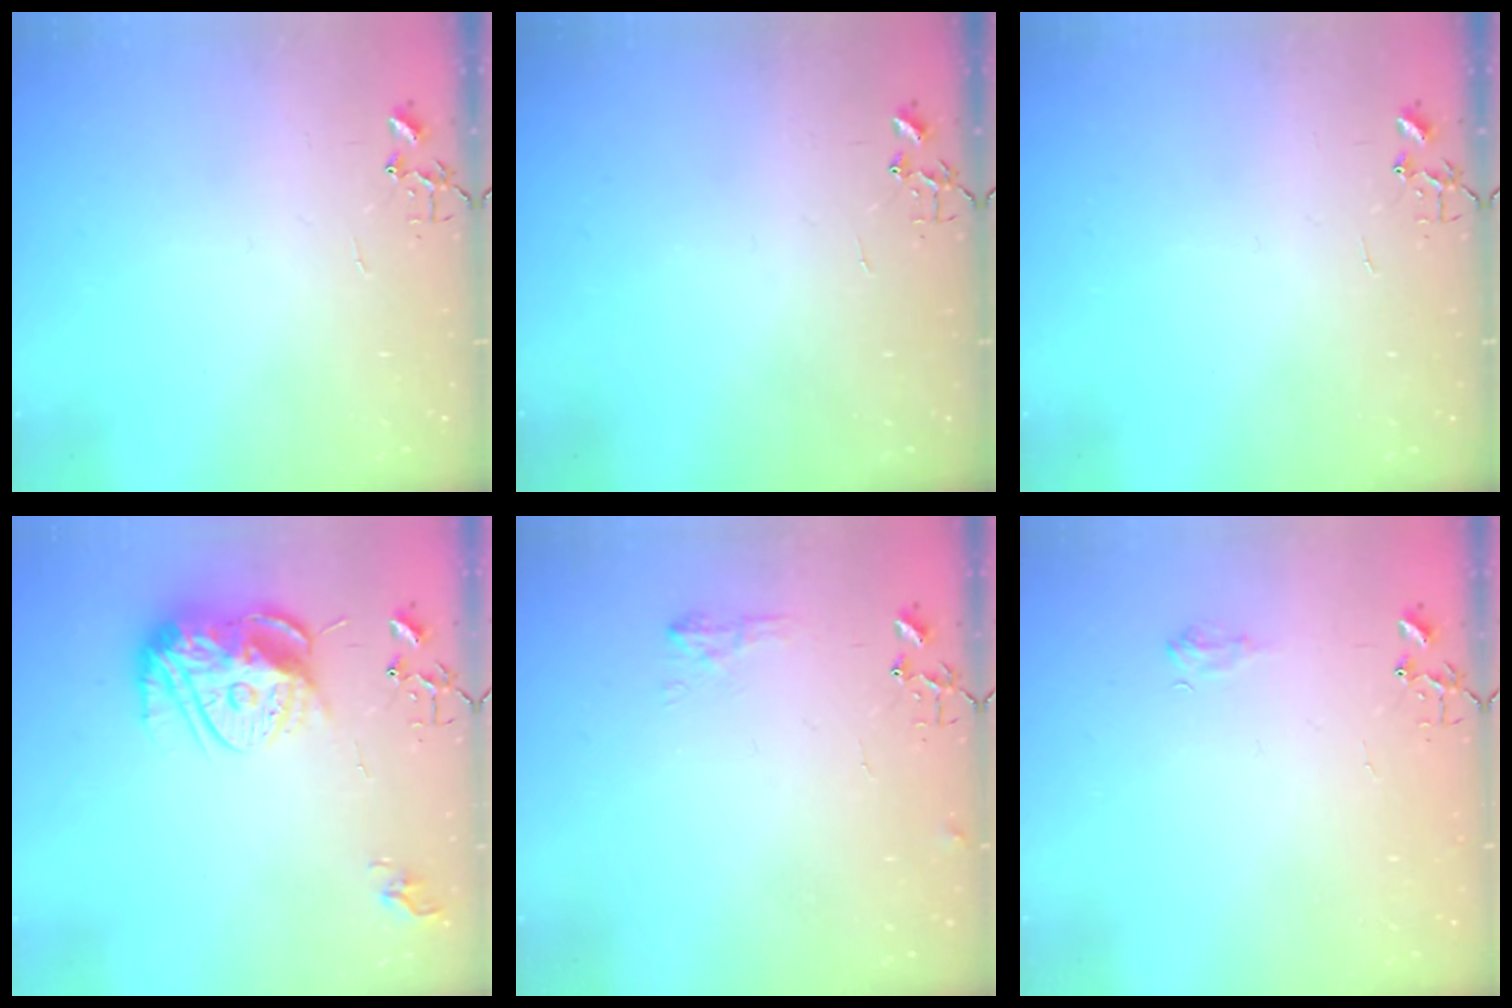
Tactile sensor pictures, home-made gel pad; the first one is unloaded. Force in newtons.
{"total": 0.0}
{"total": 0.0}
{"total": 14.8, "press": 14.7, "slide": 1.4}
{"total": 6.4, "press": 6.3, "slide": 0.8}
{"total": 6.0, "press": 5.9, "slide": 0.7}